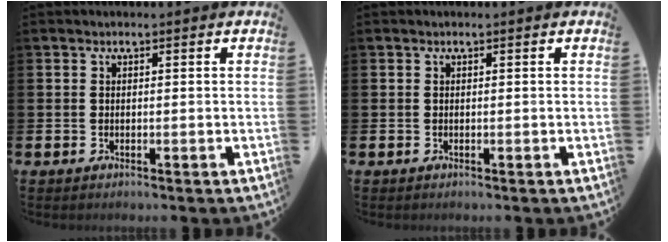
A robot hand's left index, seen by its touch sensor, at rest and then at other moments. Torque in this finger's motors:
{"motor_torque": [-0.01, -0.01, 0.00, -0.04]}